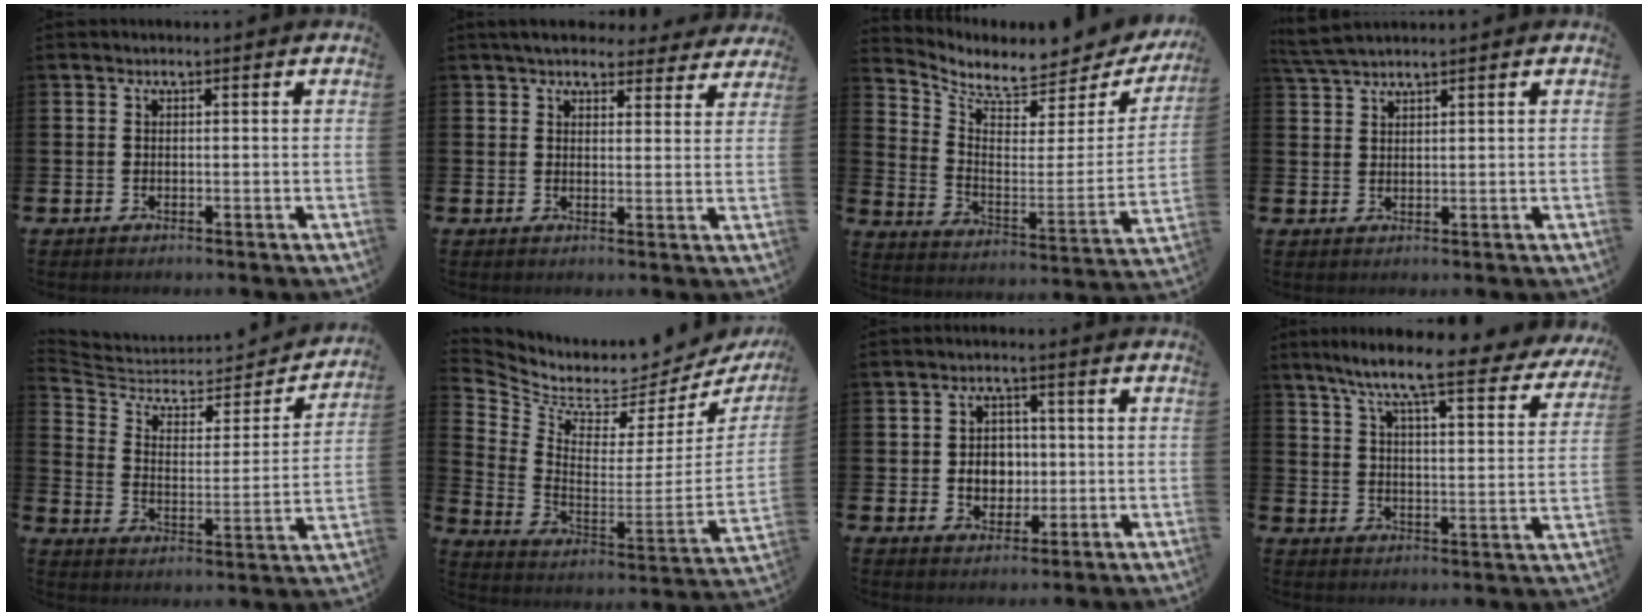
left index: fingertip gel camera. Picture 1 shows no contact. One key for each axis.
{"total": 5.0, "fx": 4.6, "fy": 1.7, "fz": 1.1, "tx": -0.024, "ty": -0.022, "tz": 0.082}
{"total": 6.0, "fx": 5.2, "fy": 2.3, "fz": 1.8, "tx": -0.062, "ty": -0.046, "tz": 0.084}
{"total": 3.0, "fx": 2.9, "fy": 0.2, "fz": 0.7, "tx": -0.027, "ty": -0.004, "tz": 0.056}
{"total": 5.6, "fx": 4.3, "fy": 2.9, "fz": 2.2, "tx": -0.064, "ty": -0.039, "tz": 0.065}
{"total": 4.5, "fx": 4.1, "fy": 1.7, "fz": 1.0, "tx": -0.056, "ty": -0.058, "tz": 0.062}
{"total": 3.9, "fx": 0.2, "fy": 3.5, "fz": 1.6, "tx": -0.026, "ty": 0.005, "tz": -0.006}
{"total": 9.2, "fx": 7.8, "fy": 0.8, "fz": 4.7, "tx": -0.110, "ty": -0.055, "tz": 0.126}